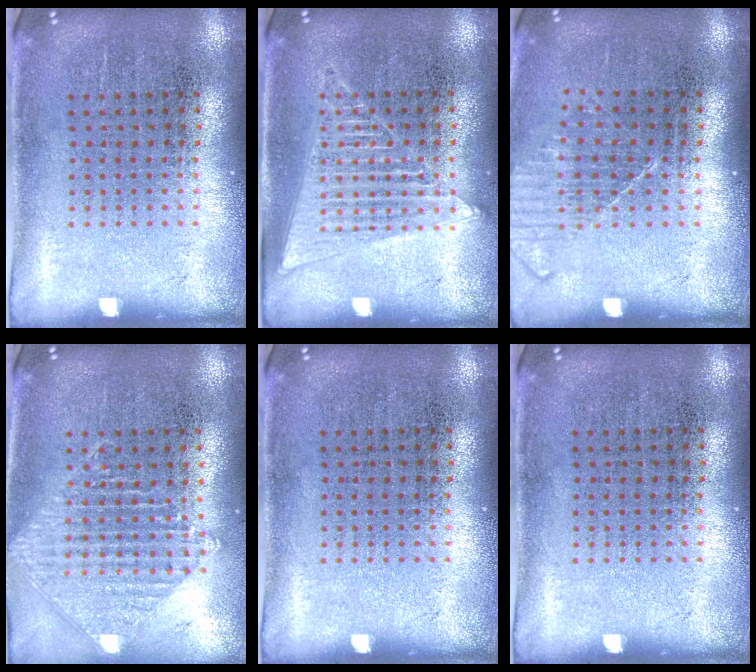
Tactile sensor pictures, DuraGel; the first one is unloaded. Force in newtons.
{"total": 1.4, "press": 1.4, "slide": 0.3}
{"total": 1.2, "press": 1.2, "slide": 0.4}
{"total": 1.0, "press": 1.0, "slide": 0.2}
{"total": 0.0}
{"total": 0.0}